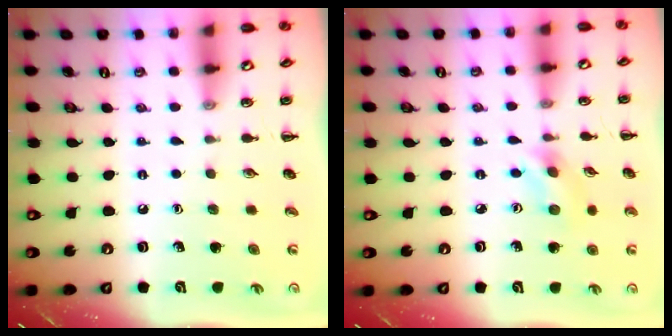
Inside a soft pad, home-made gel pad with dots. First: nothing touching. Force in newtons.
{"total": 3.3, "press": 3.2, "slide": 0.7}